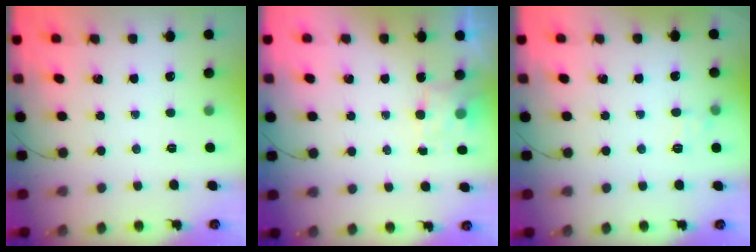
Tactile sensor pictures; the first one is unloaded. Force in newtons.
{"total": 4.0, "press": 3.9, "slide": 1.1}
{"total": 6.9, "press": 6.7, "slide": 1.6}